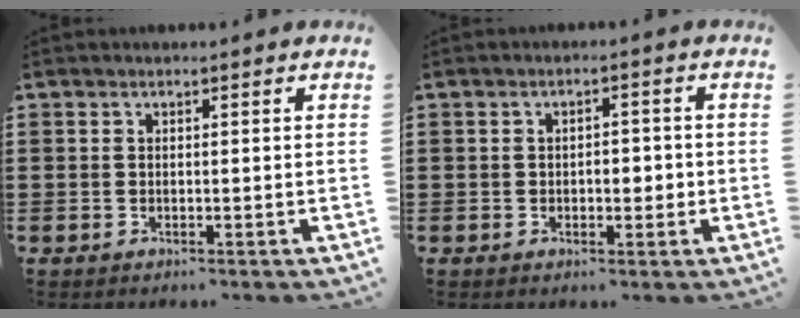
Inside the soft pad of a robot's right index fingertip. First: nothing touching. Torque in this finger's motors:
{"motor_torque": [-0.27, 0.13, 0.15, 0.01]}